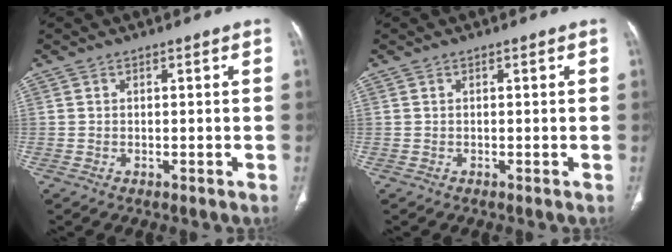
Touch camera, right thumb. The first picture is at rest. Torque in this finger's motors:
{"motor_torque": [-0.19, 0.19, -0.01, 0.07, 0.03]}